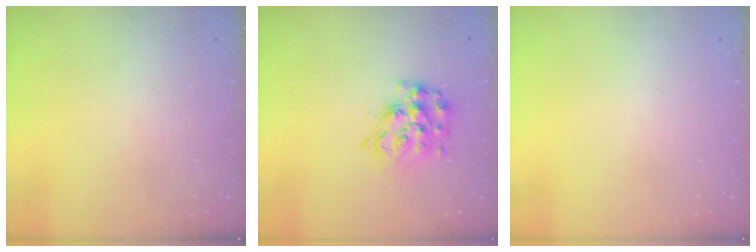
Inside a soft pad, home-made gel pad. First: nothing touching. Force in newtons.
{"total": 12.9, "press": 12.8, "slide": 1.0}
{"total": 0.0}